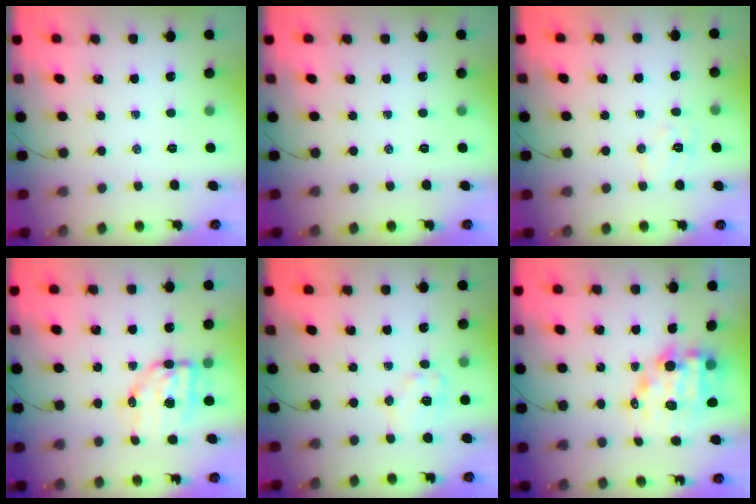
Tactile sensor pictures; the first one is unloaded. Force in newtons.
{"total": 0.0}
{"total": 6.5, "press": 6.4, "slide": 1.1}
{"total": 7.9, "press": 7.7, "slide": 1.4}
{"total": 8.1, "press": 8.0, "slide": 1.0}
{"total": 11.6, "press": 11.2, "slide": 3.3}